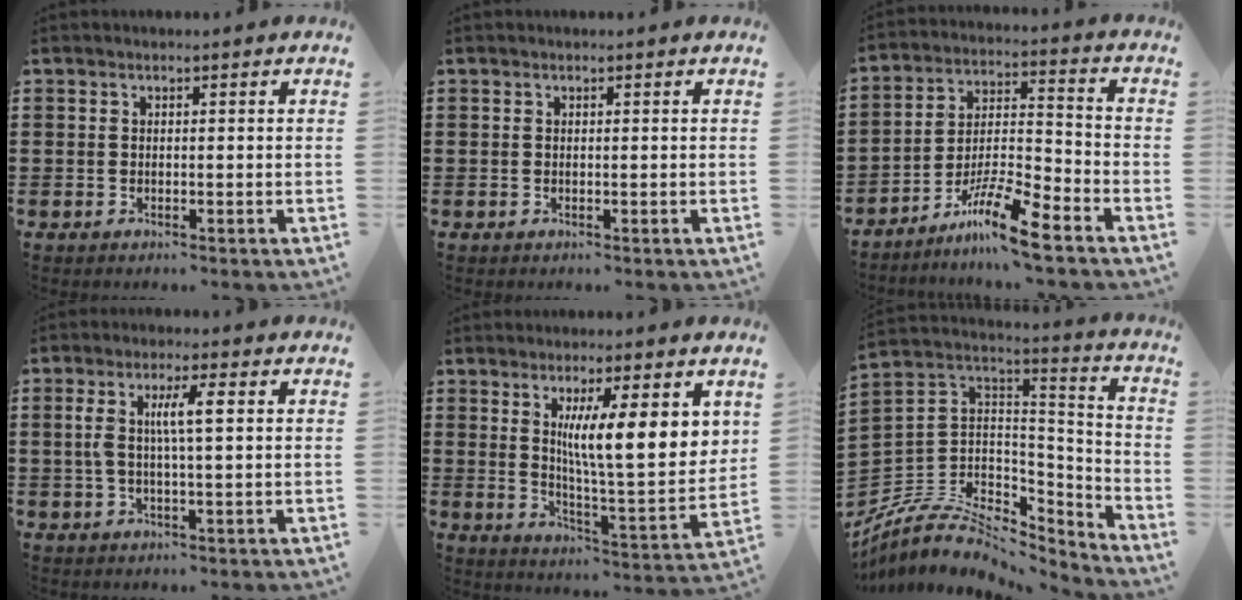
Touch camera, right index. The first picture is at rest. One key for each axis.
{"total": 0.0}
{"total": 10.1, "fx": -7.9, "fy": 1.0, "fz": 6.3, "tx": -0.124, "ty": 0.009, "tz": -0.152}
{"total": 5.3, "fx": 0.9, "fy": 0.8, "fz": 5.1, "tx": -0.107, "ty": -0.001, "tz": 0.009}
{"total": 9.9, "fx": 3.8, "fy": 1.4, "fz": 9.0, "tx": -0.155, "ty": -0.024, "tz": 0.059}
{"total": 7.2, "fx": -4.9, "fy": 4.4, "fz": 2.9, "tx": -0.083, "ty": -0.009, "tz": -0.096}